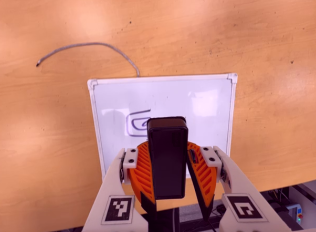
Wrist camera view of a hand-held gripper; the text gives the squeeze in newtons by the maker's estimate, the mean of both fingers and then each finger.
{"total": 8.7, "left": 9.0, "right": 8.4}